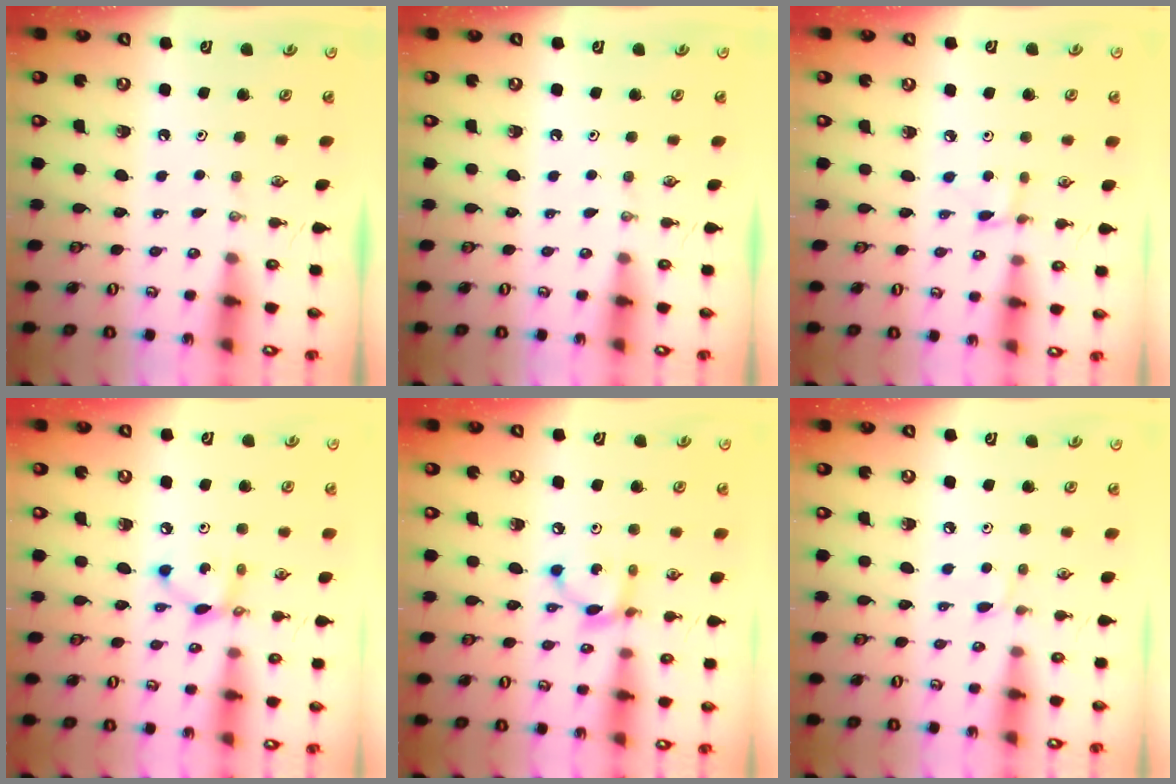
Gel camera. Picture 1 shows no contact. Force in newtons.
{"total": 0.0}
{"total": 1.7, "press": 1.7, "slide": 0.1}
{"total": 7.0, "press": 7.0, "slide": 0.2}
{"total": 6.7, "press": 6.7, "slide": 0.2}
{"total": 3.4, "press": 3.4, "slide": 0.5}